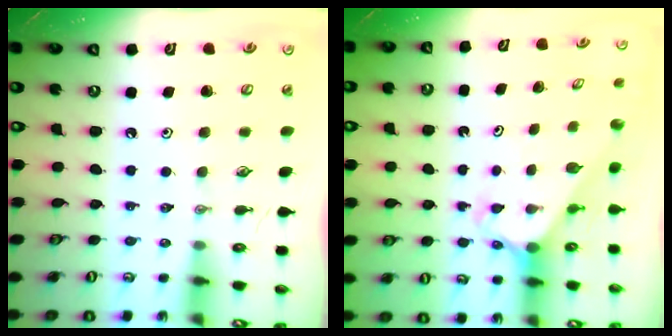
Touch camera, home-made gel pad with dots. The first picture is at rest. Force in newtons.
{"total": 2.4, "press": 2.4, "slide": 0.2}